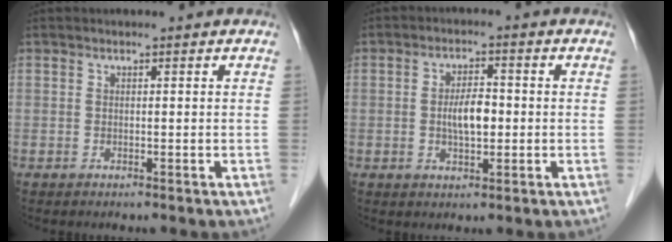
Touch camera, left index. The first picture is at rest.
{"total": 4.7, "force": [-0.4, 1.9, 4.3], "torque": [-0.083, 0.004, -0.008]}